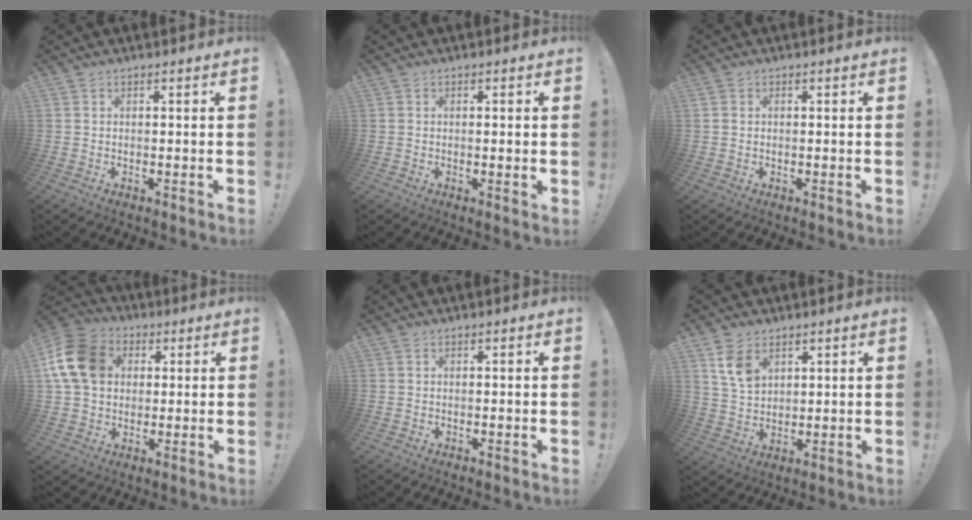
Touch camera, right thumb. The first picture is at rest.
{"total": 1.4, "force": [0.2, -0.1, 1.4], "torque": [-0.018, -0.004, 0.001]}
{"total": 1.0, "force": [0.2, 1.0, 0.3], "torque": [-0.007, 0.004, 0.006]}
{"total": 16.1, "force": [3.8, 12.7, 9.2], "torque": [-0.160, 0.000, 0.078]}
{"total": 0.0}
{"total": 8.1, "force": [4.3, 5.2, 4.5], "torque": [-0.068, -0.016, 0.082]}